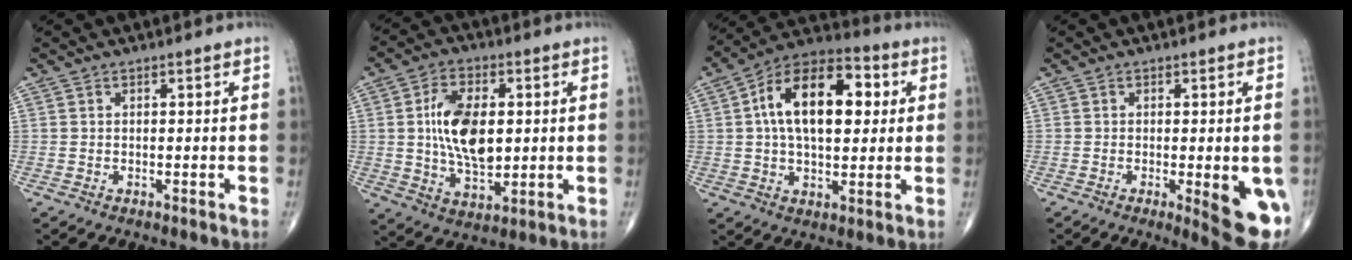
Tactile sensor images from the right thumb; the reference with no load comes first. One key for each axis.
{"total": 13.2, "fx": 1.3, "fy": 7.4, "fz": 10.9, "tx": -0.178, "ty": -0.009, "tz": 0.025}
{"total": 17.9, "fx": 3.3, "fy": 9.8, "fz": 14.6, "tx": -0.216, "ty": 0.019, "tz": 0.045}
{"total": 10.4, "fx": -2.7, "fy": 2.8, "fz": 9.7, "tx": -0.112, "ty": -0.019, "tz": -0.028}